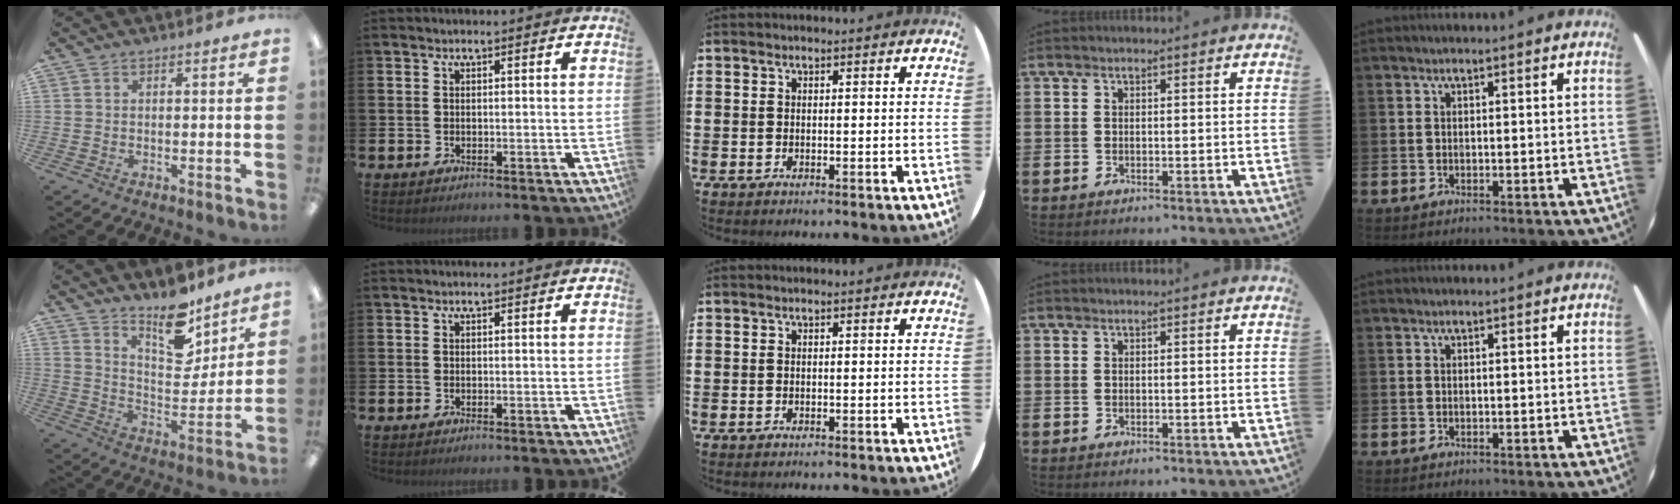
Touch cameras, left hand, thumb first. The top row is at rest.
{"thumb": {"total": 13.4, "force": [10.5, 5.6, 6.2], "torque": [-0.082, -0.079, 0.187]}}